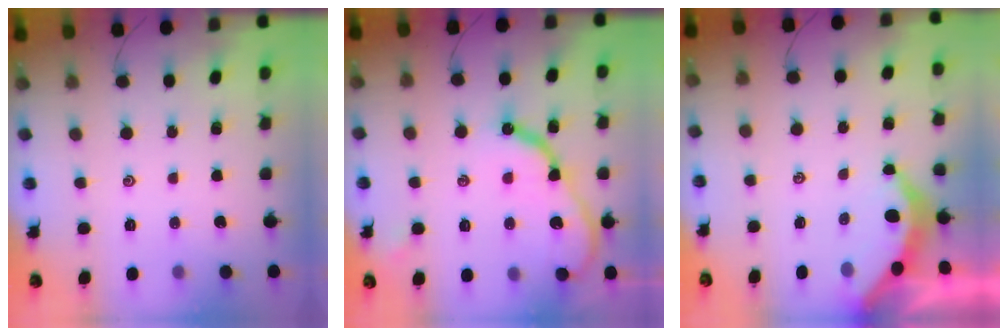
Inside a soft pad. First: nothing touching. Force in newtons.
{"total": 12.1, "press": 12.1, "slide": 1.1}
{"total": 4.6, "press": 4.6, "slide": 0.3}